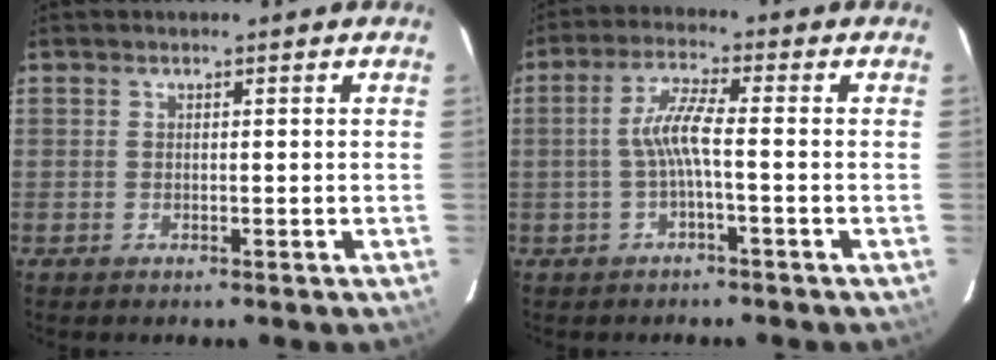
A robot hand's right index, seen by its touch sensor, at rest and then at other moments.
{"total": 5.1, "force": [-1.2, 0.2, 4.9], "torque": [-0.106, 0.008, -0.021]}